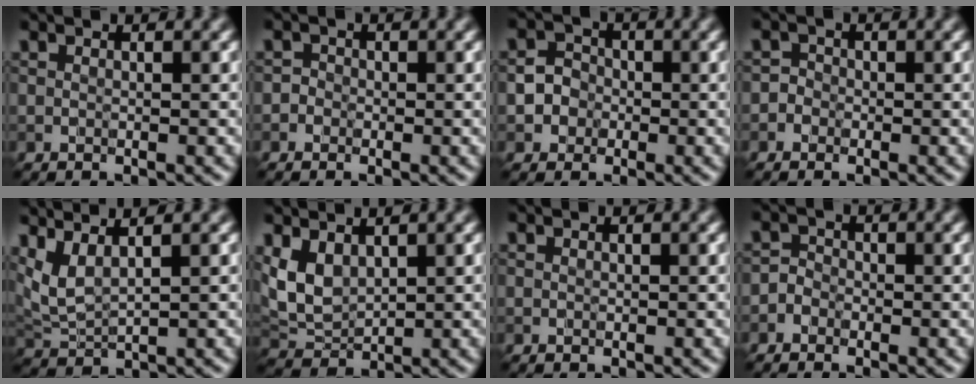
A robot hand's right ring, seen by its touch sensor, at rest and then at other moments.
{"total": 0.8, "force": [-0.2, 0.7, -0.1], "torque": [0.019, 0.000, -0.011]}
{"total": 2.5, "force": [-0.7, 2.4, 0.4], "torque": [0.019, 0.005, -0.021]}
{"total": 1.1, "force": [-0.3, 1.0, 0.0], "torque": [0.024, 0.005, -0.013]}
{"total": 3.2, "force": [2.3, 0.6, 2.2], "torque": [-0.059, 0.005, 0.054]}
{"total": 3.4, "force": [1.6, 2.1, 2.2], "torque": [-0.056, -0.001, 0.036]}
{"total": 0.0}
{"total": 1.0, "force": [-0.7, 0.8, 0.1], "torque": [0.014, 0.003, -0.020]}